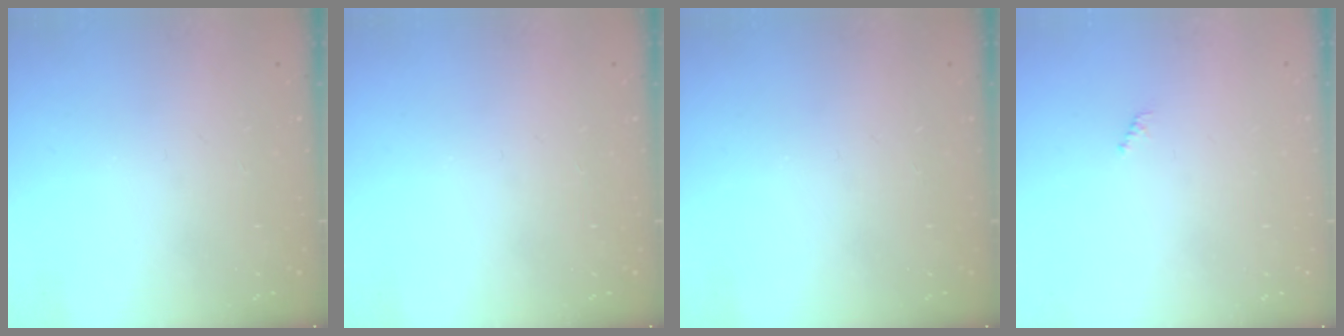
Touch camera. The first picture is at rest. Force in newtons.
{"total": 0.0}
{"total": 0.0}
{"total": 0.7, "press": 0.7, "slide": 0.3}